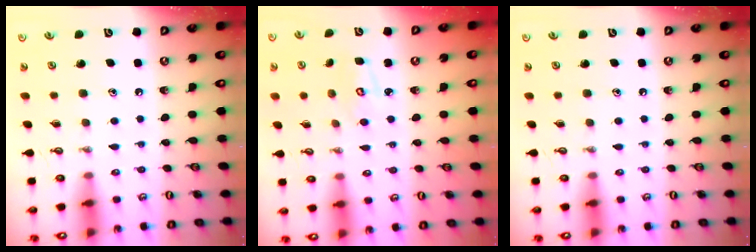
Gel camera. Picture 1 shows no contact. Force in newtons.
{"total": 4.0, "press": 4.0, "slide": 0.3}
{"total": 0.0}